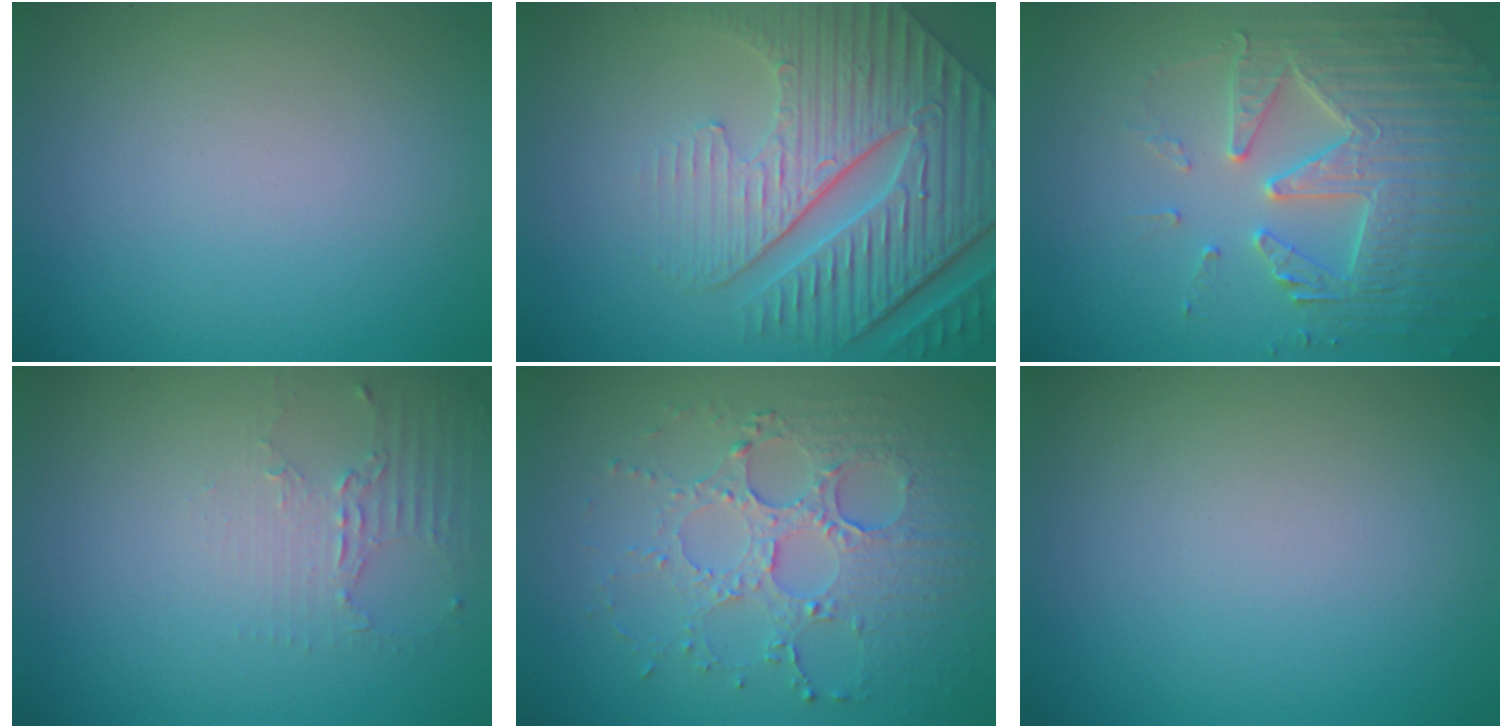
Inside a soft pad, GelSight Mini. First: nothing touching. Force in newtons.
{"total": 8.2, "press": 6.3, "slide": 5.2}
{"total": 5.0, "press": 4.9, "slide": 1.0}
{"total": 2.2, "press": 1.6, "slide": 1.5}
{"total": 4.2, "press": 3.6, "slide": 2.1}
{"total": 0.0}